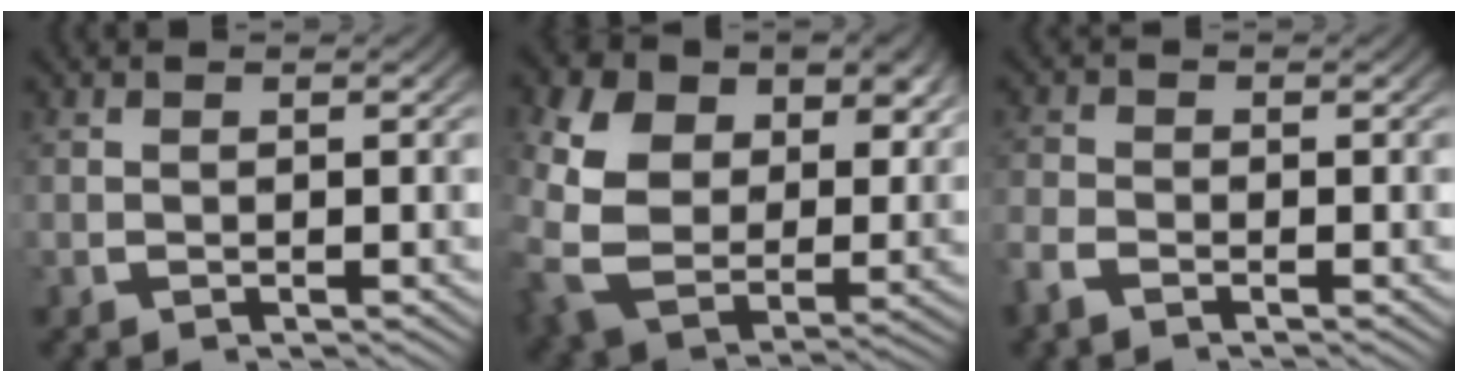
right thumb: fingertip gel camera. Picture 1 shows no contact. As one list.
[{"total": 12.0, "force": [0.4, 9.1, 7.8], "torque": [-0.220, -0.067, 0.026]}, {"total": 2.0, "force": [-1.6, 1.0, 0.4], "torque": [-0.012, -0.001, -0.038]}]